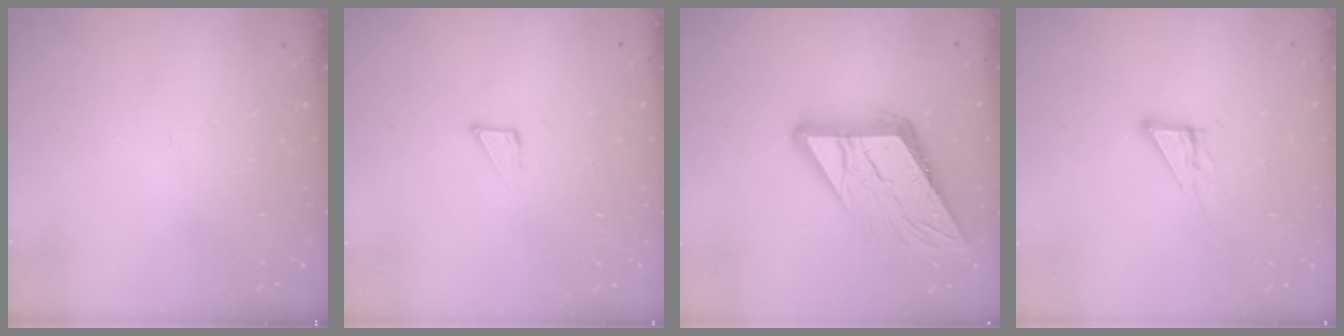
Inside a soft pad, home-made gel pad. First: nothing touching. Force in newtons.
{"total": 2.3, "press": 2.3, "slide": 0.1}
{"total": 15.0, "press": 14.9, "slide": 1.6}
{"total": 6.1, "press": 6.1, "slide": 0.3}